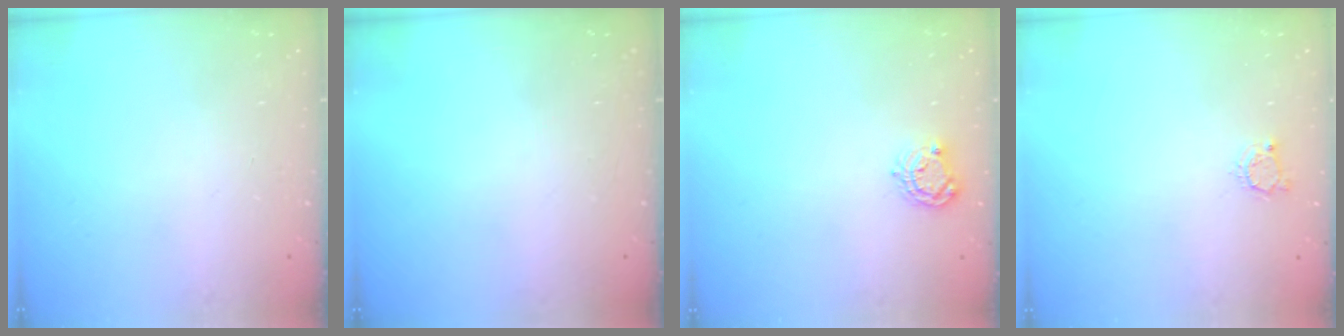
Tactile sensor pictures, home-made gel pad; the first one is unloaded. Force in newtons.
{"total": 0.0}
{"total": 5.8, "press": 5.8, "slide": 0.4}
{"total": 3.1, "press": 3.1, "slide": 0.4}